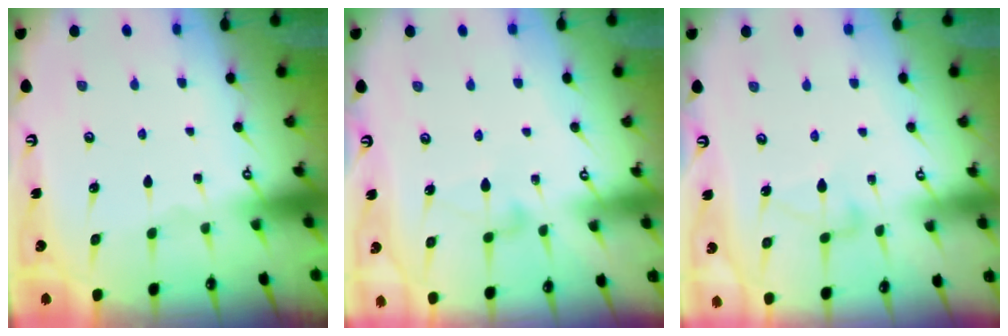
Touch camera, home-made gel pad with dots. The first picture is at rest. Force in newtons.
{"total": 6.0, "press": 6.0, "slide": 0.4}
{"total": 4.9, "press": 4.9, "slide": 0.3}